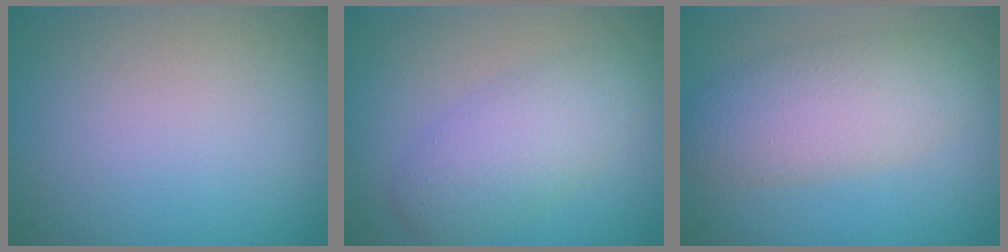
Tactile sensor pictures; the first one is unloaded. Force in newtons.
{"total": 4.0, "press": 4.0, "slide": 0.2}
{"total": 5.1, "press": 5.1, "slide": 0.1}